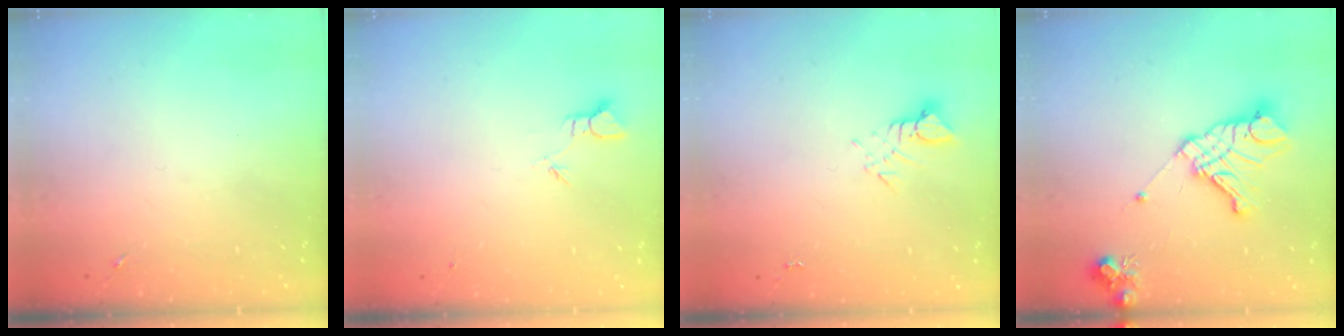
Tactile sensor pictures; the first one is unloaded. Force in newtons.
{"total": 1.8, "press": 1.8, "slide": 0.0}
{"total": 3.1, "press": 3.1, "slide": 0.2}
{"total": 15.8, "press": 15.7, "slide": 1.7}